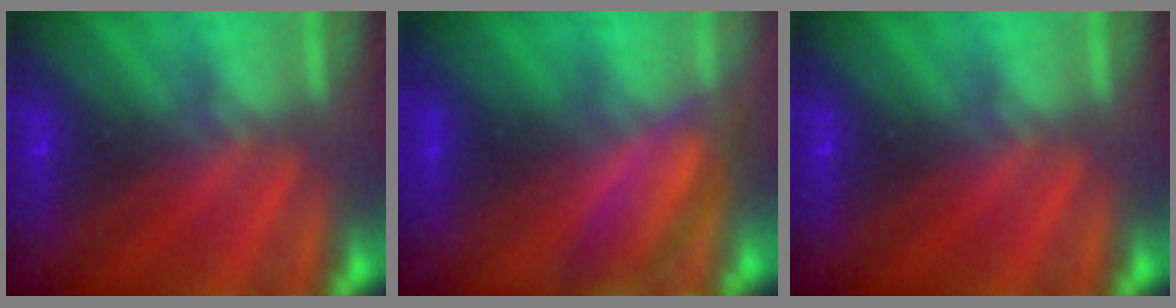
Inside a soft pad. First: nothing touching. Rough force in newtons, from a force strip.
{"total": 4.9}
{"total": 0.0}